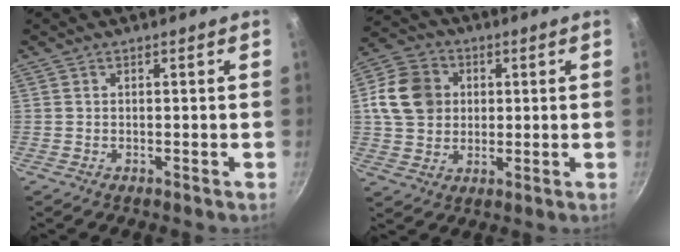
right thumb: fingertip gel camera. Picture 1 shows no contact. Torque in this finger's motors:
{"motor_torque": [1.37, 2.19, 1.25, -0.39, 0.28]}